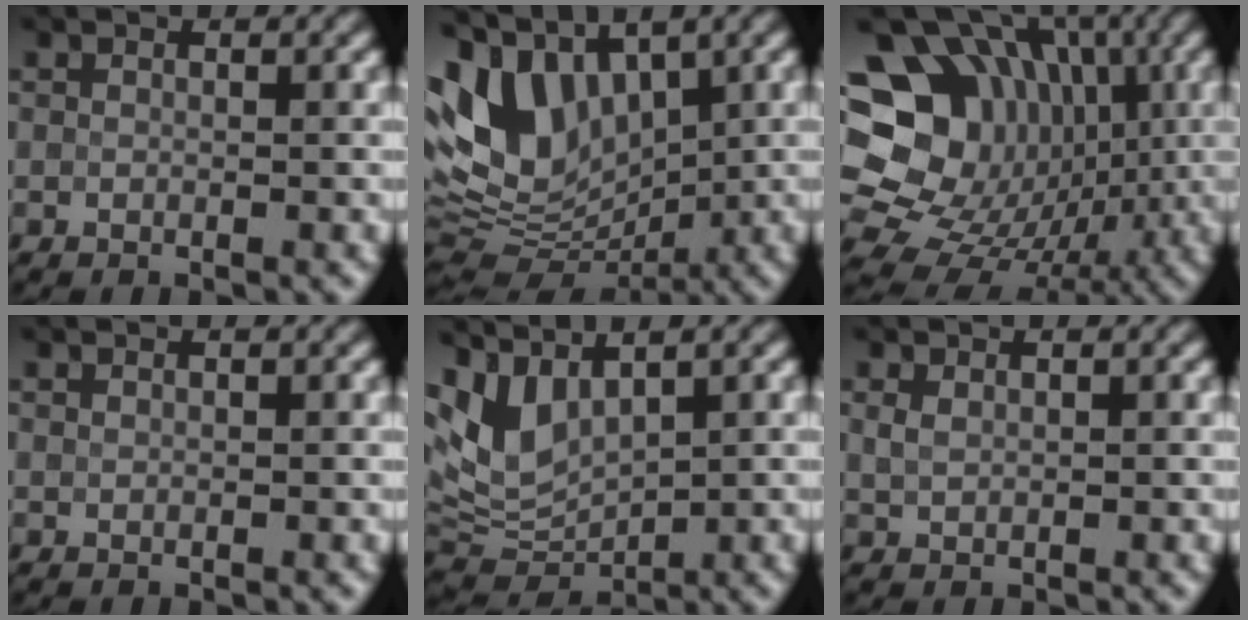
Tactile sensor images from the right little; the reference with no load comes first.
{"total": 10.4, "force": [3.3, 6.4, 7.4], "torque": [-0.144, 0.003, 0.059]}
{"total": 17.0, "force": [1.9, 14.3, 9.0], "torque": [-0.157, 0.048, 0.021]}
{"total": 0.0}
{"total": 6.6, "force": [2.6, 3.6, 4.9], "torque": [-0.085, 0.000, 0.055]}
{"total": 1.3, "force": [0.6, 0.8, 0.8], "torque": [-0.016, 0.003, 0.010]}